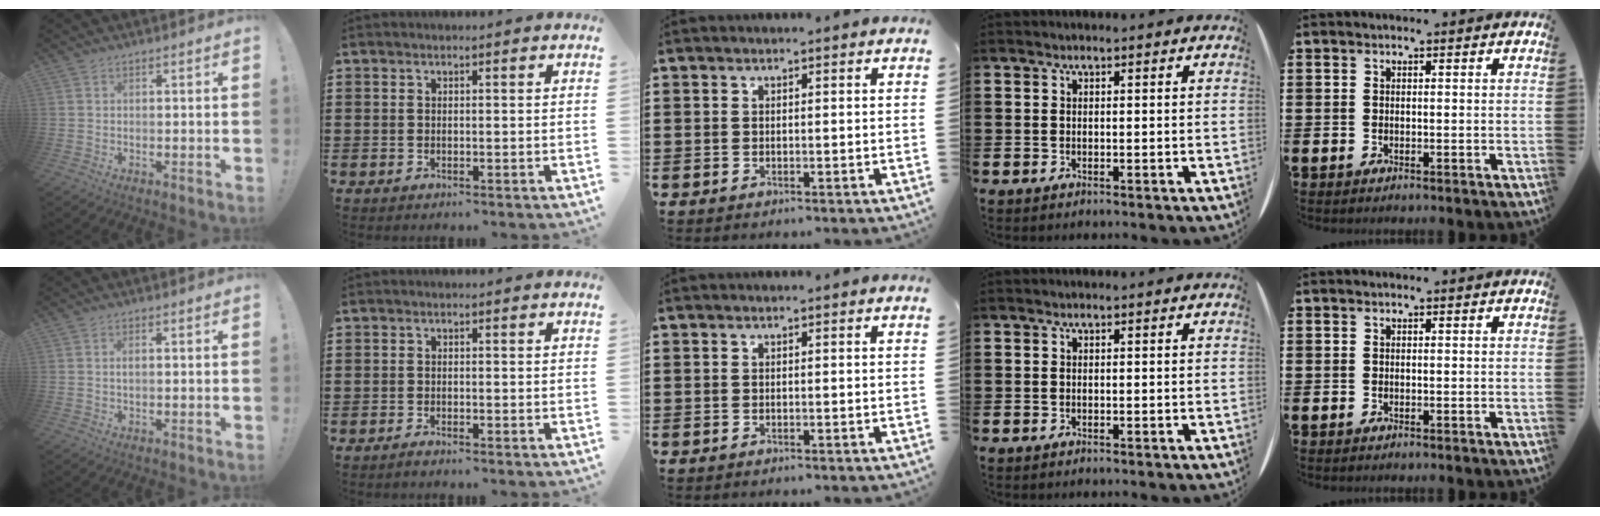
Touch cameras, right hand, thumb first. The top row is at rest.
{"thumb": {"total": 1.2, "force": [0.1, 0.3, 1.1], "torque": [-0.025, 0.002, 0.002]}, "index": {"total": 0.8, "force": [-0.7, 0.0, 0.2], "torque": [-0.007, -0.005, -0.014]}}